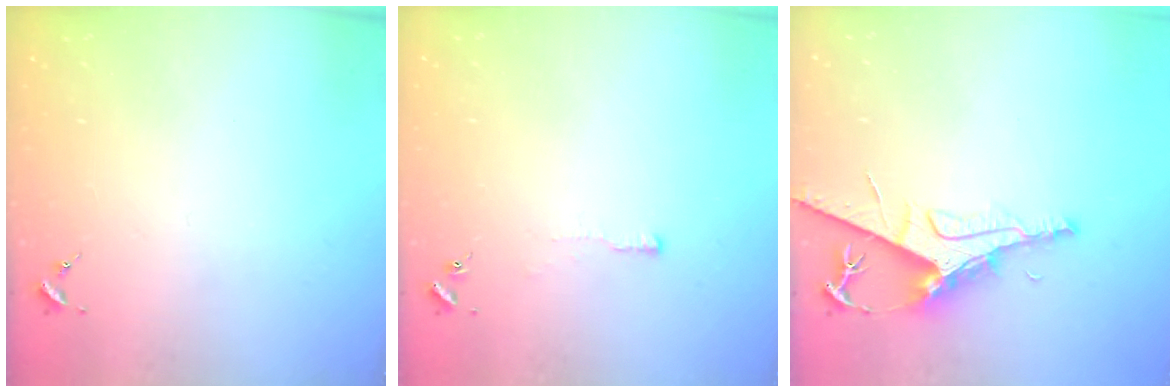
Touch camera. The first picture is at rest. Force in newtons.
{"total": 3.3, "press": 3.2, "slide": 0.6}
{"total": 9.7, "press": 9.6, "slide": 1.2}